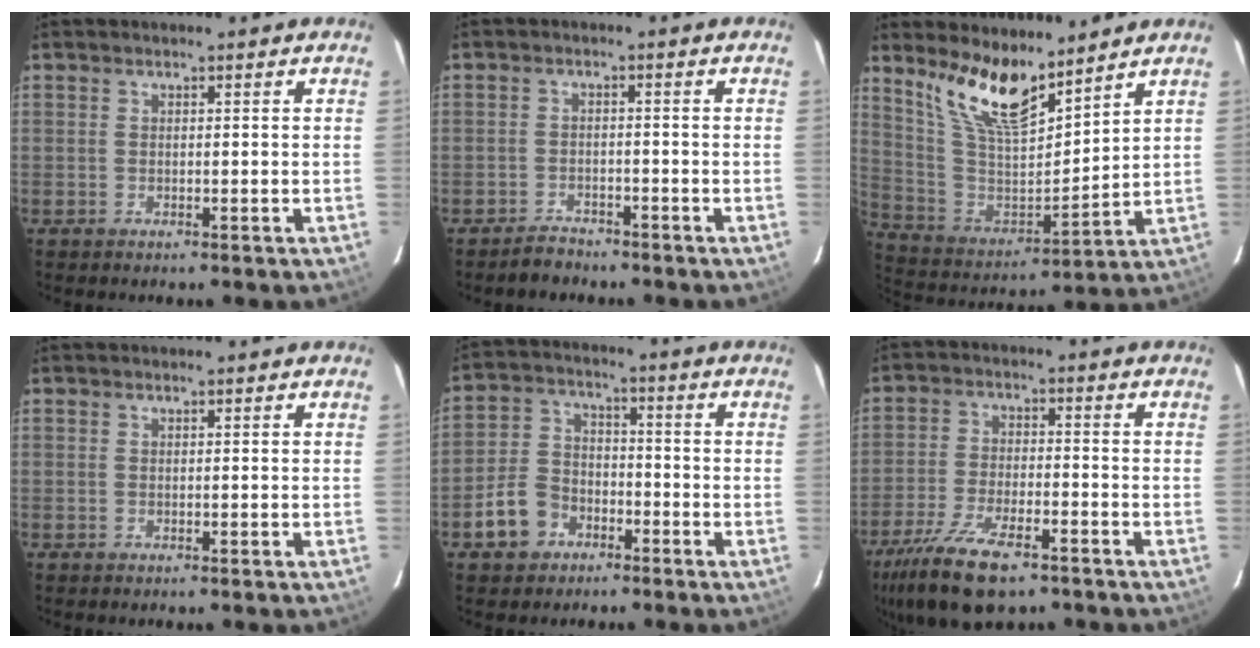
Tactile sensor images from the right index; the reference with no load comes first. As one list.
[{"total": 3.2, "force": [-2.8, 1.6, 0.4], "torque": [-0.012, 0.010, -0.043]}, {"total": 14.5, "force": [10.7, 4.3, 8.8], "torque": [-0.175, -0.008, 0.216]}, {"total": 0.0}, {"total": 8.4, "force": [-4.7, 6.1, 3.3], "torque": [-0.086, 0.023, -0.079]}, {"total": 14.7, "force": [-10.1, 5.3, 9.3], "torque": [-0.211, -0.034, -0.184]}]